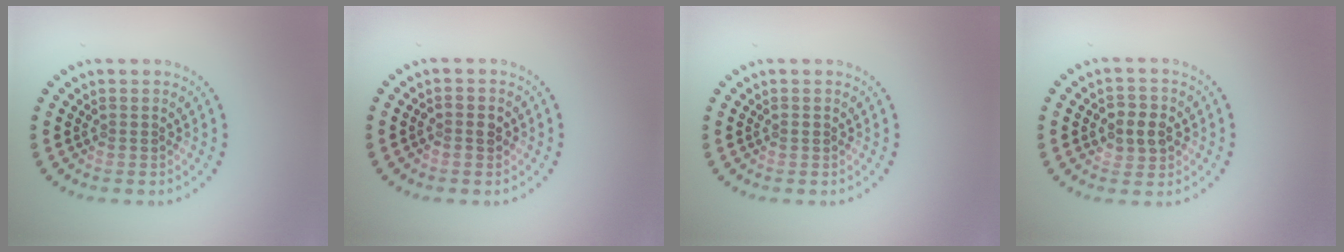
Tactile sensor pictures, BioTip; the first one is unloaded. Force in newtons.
{"total": 1.4, "press": 1.4, "slide": 0.3}
{"total": 0.5, "press": 0.5, "slide": 0.1}
{"total": 2.8, "press": 2.8, "slide": 0.4}